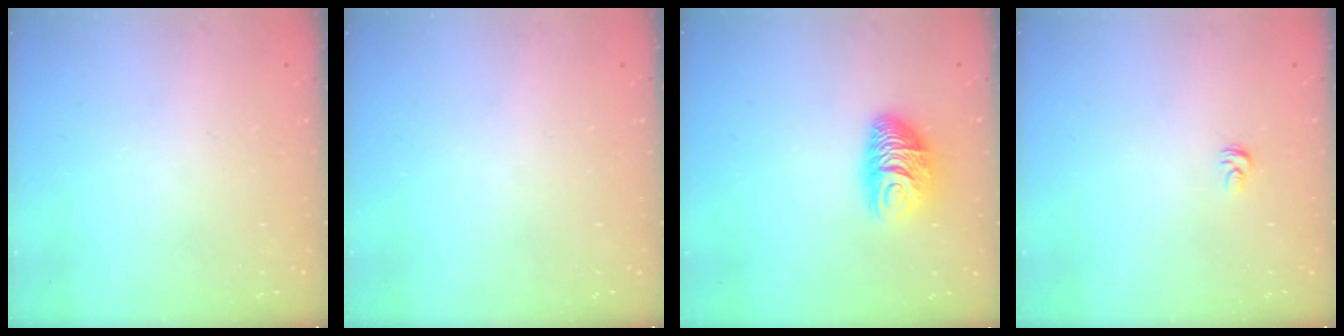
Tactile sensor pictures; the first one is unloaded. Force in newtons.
{"total": 0.0}
{"total": 9.5, "press": 9.4, "slide": 0.7}
{"total": 2.7, "press": 2.7, "slide": 0.2}